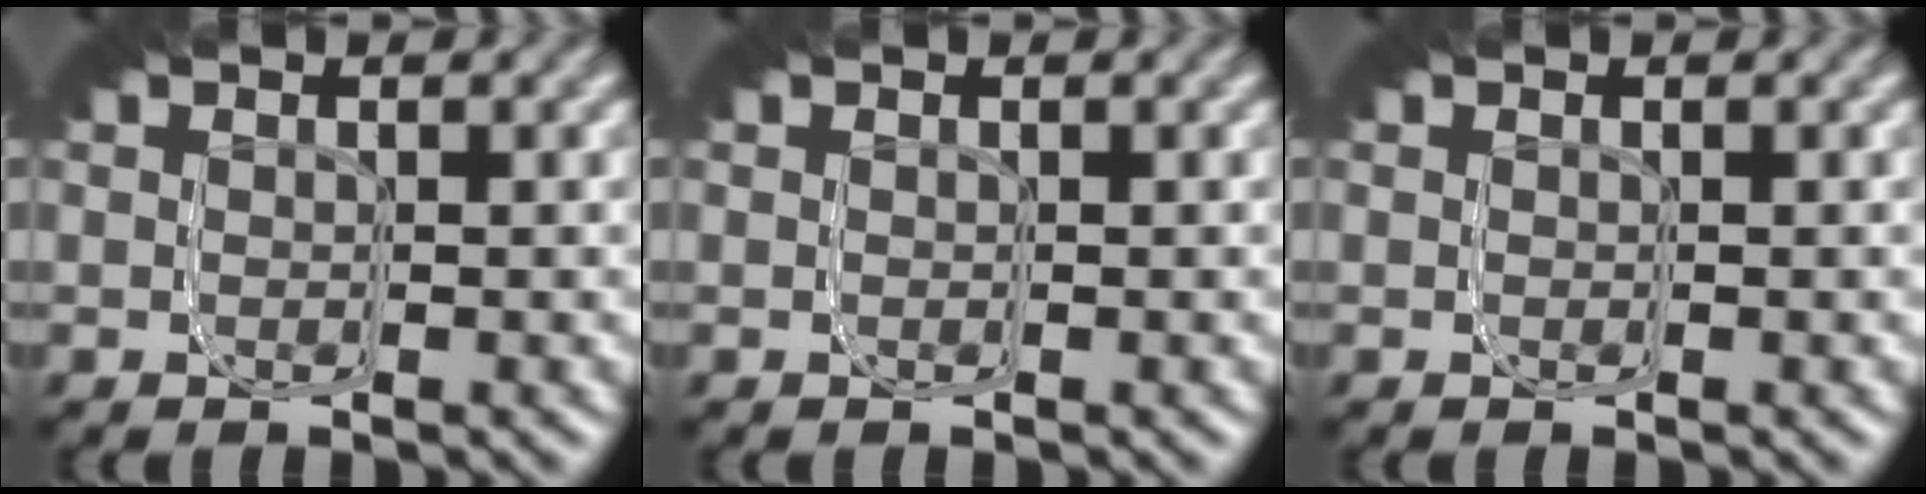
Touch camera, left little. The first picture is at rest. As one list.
[{"total": 0.0}, {"total": 0.0}]